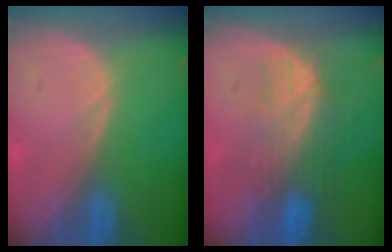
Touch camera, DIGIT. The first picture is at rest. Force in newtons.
{"total": 7.4, "press": 7.0, "slide": 2.2}